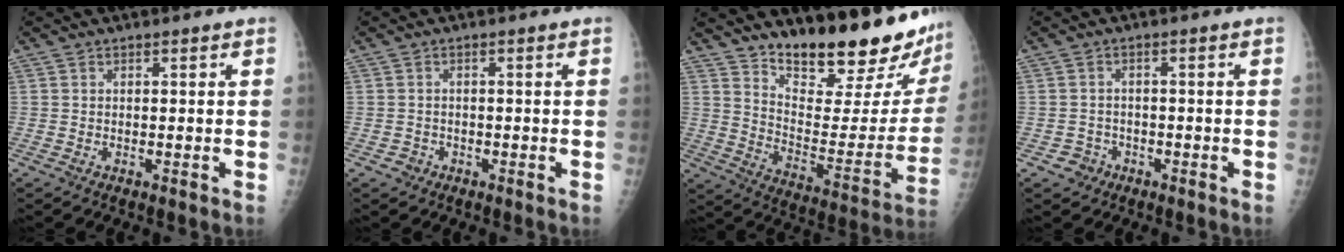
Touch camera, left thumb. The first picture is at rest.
{"total": 1.2, "force": [-0.7, 0.9, -0.1], "torque": [0.008, 0.005, -0.016]}
{"total": 23.0, "force": [19.1, 5.1, 11.8], "torque": [-0.135, -0.146, 0.275]}
{"total": 2.8, "force": [-1.6, 2.3, -0.1], "torque": [0.020, 0.012, -0.025]}